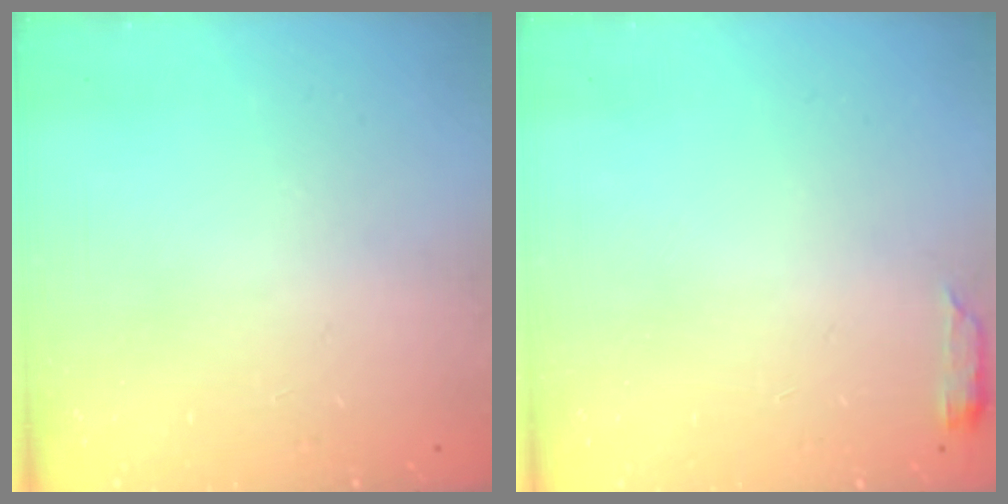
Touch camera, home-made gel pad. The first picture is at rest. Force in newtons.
{"total": 2.6, "press": 2.6, "slide": 0.5}